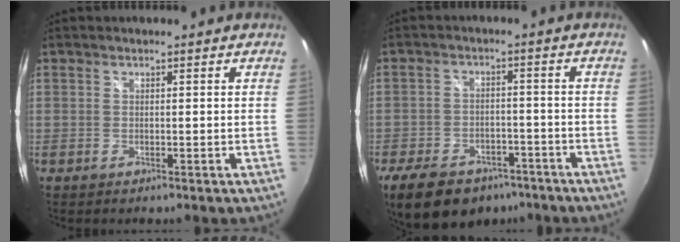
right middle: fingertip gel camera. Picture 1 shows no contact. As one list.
[{"total": 15.4, "force": [-10.8, 8.4, 7.2], "torque": [-0.170, -0.003, -0.156]}]